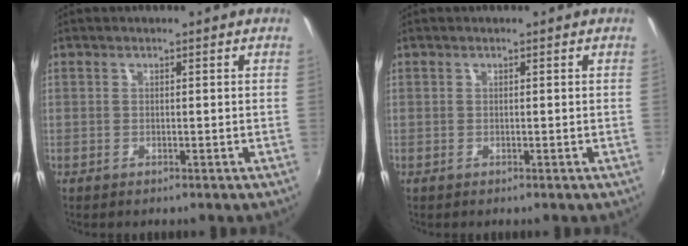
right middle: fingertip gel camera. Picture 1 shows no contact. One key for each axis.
{"total": 0.0}